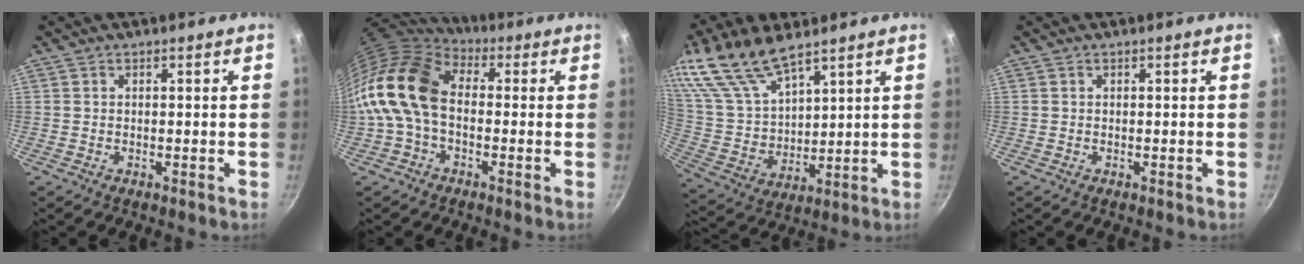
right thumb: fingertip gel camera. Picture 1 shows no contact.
{"total": 15.6, "force": [-1.1, 10.5, 11.5], "torque": [-0.212, 0.036, -0.041]}
{"total": 16.4, "force": [11.6, 7.0, 9.2], "torque": [-0.164, -0.049, 0.246]}
{"total": 0.0}